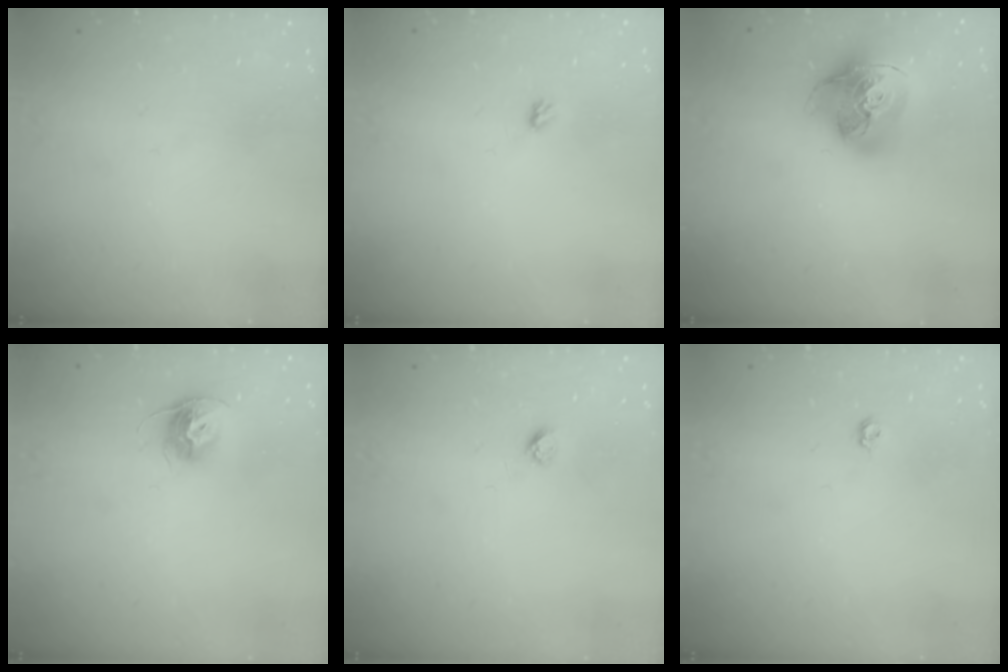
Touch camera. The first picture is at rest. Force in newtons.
{"total": 2.9, "press": 2.9, "slide": 0.5}
{"total": 18.2, "press": 18.0, "slide": 2.2}
{"total": 10.3, "press": 10.3, "slide": 0.8}
{"total": 2.7, "press": 2.6, "slide": 0.3}
{"total": 4.7, "press": 4.7, "slide": 0.8}